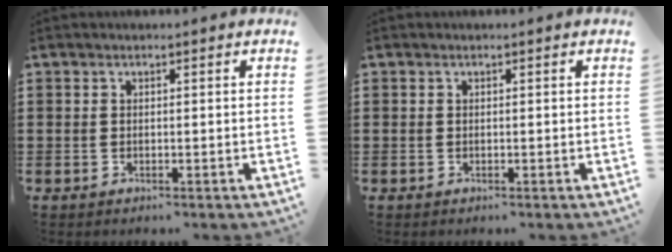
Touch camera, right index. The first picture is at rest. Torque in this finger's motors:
{"motor_torque": [-0.21, 0.17, 0.00, 0.00]}